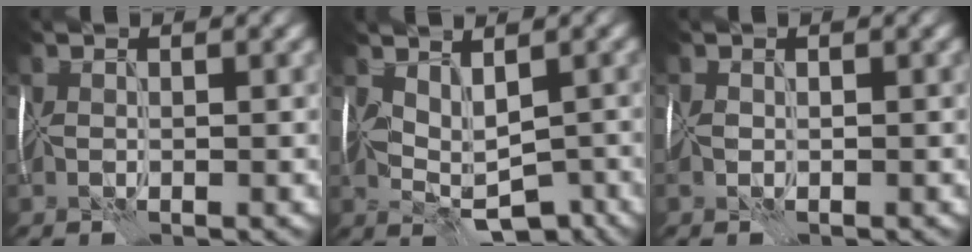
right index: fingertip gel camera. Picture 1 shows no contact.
{"total": 4.6, "force": [0.2, 2.5, 3.8], "torque": [-0.061, -0.004, 0.011]}
{"total": 1.3, "force": [-0.6, 0.8, 0.8], "torque": [-0.018, -0.004, -0.015]}